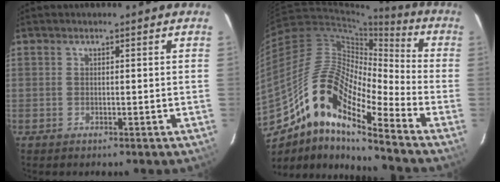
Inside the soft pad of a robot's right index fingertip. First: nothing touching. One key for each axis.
{"total": 17.9, "fx": -10.4, "fy": 4.3, "fz": 13.9, "tx": -0.257, "ty": 0.028, "tz": -0.178}